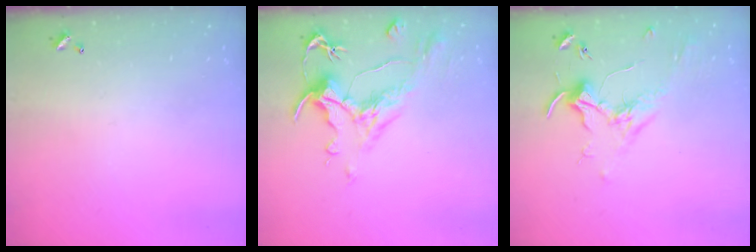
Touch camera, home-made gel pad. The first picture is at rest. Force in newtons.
{"total": 1.6, "press": 0.7, "slide": 1.4}
{"total": 1.7, "press": 1.6, "slide": 0.7}